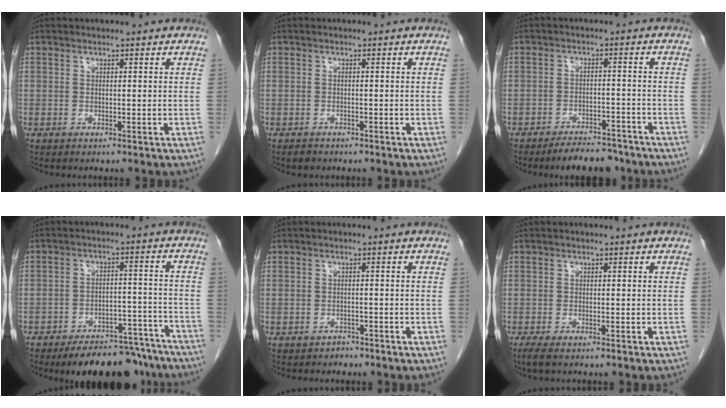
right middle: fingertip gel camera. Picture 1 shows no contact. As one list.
[{"total": 1.6, "force": [-1.2, 0.9, 0.5], "torque": [-0.015, 0.000, -0.016]}, {"total": 7.2, "force": [-6.2, 2.5, 2.5], "torque": [-0.030, -0.001, -0.094]}, {"total": 15.1, "force": [-13.3, 4.9, 5.3], "torque": [-0.047, 0.020, -0.179]}, {"total": 1.2, "force": [-1.0, 0.7, -0.1], "torque": [-0.004, 0.002, -0.017]}, {"total": 2.2, "force": [-1.5, 0.5, 1.5], "torque": [-0.031, -0.009, -0.025]}]